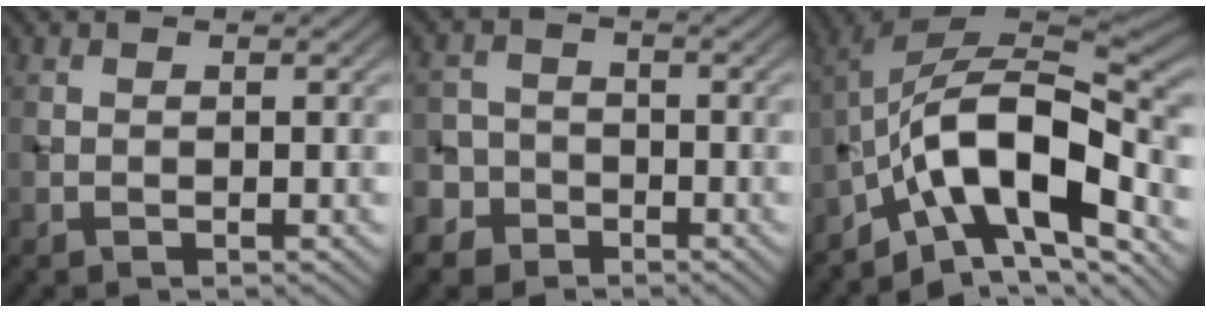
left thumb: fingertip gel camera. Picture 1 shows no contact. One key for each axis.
{"total": 4.2, "fx": -2.5, "fy": 3.4, "fz": 0.5, "tx": 0.007, "ty": 0.004, "tz": -0.063}
{"total": 14.6, "fx": -6.0, "fy": 6.5, "fz": 11.6, "tx": -0.196, "ty": 0.007, "tz": -0.120}